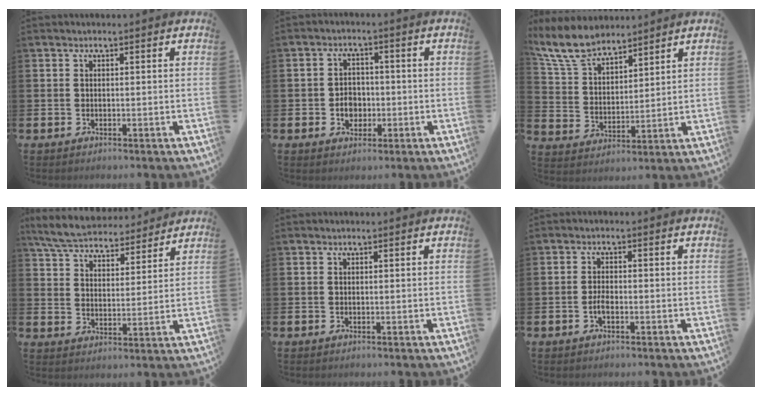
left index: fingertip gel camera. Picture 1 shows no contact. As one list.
[{"total": 3.5, "force": [-0.7, 2.9, 1.8], "torque": [-0.022, -0.001, -0.021]}, {"total": 8.0, "force": [7.2, 2.4, 2.5], "torque": [-0.085, -0.021, 0.137]}, {"total": 6.6, "force": [6.2, 1.6, 1.4], "torque": [-0.060, -0.031, 0.113]}, {"total": 0.0}, {"total": 1.9, "force": [-0.7, 0.8, 1.5], "torque": [-0.036, 0.005, -0.013]}]